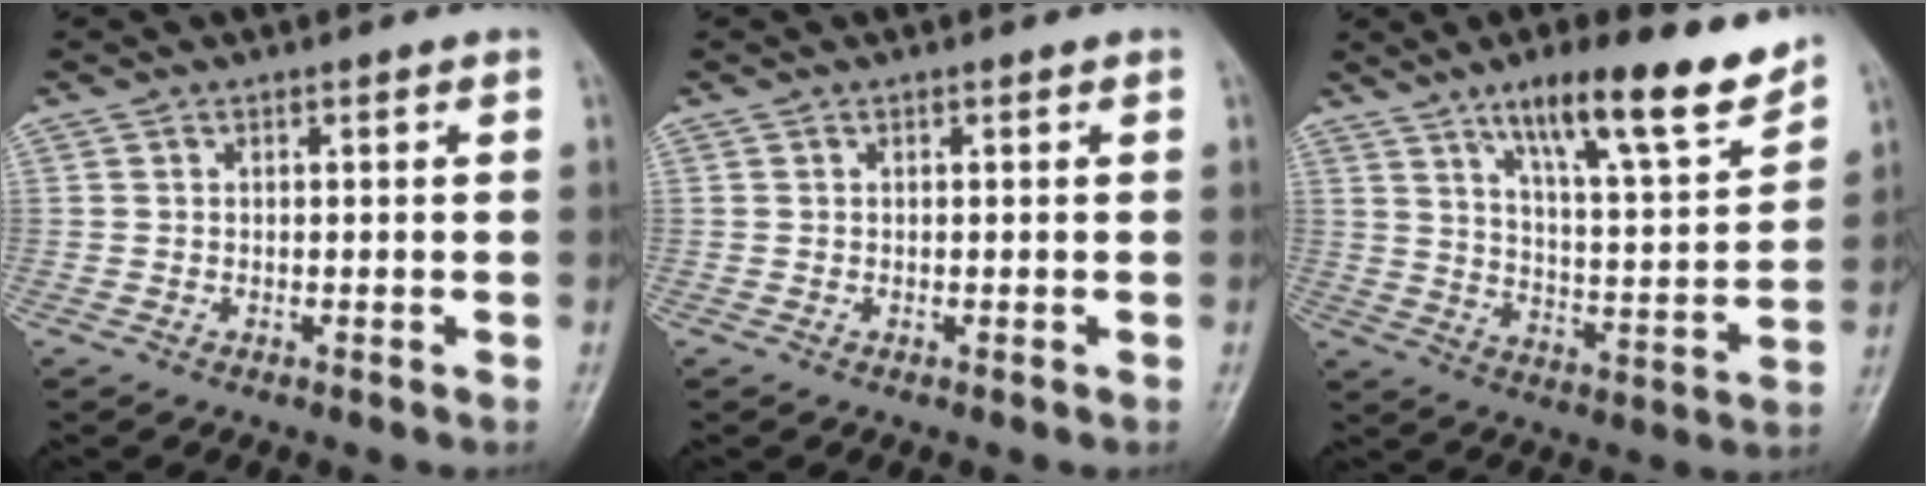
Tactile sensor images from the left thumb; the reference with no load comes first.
{"total": 0.0}
{"total": 16.4, "force": [11.6, 3.1, 11.3], "torque": [-0.156, -0.067, 0.189]}